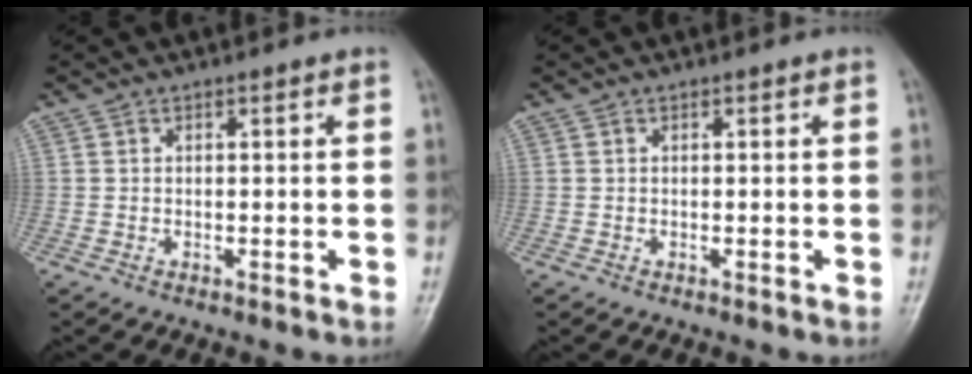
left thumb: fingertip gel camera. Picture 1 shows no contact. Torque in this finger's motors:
{"motor_torque": [0.00, 0.00, -0.06, -0.06, 0.00]}